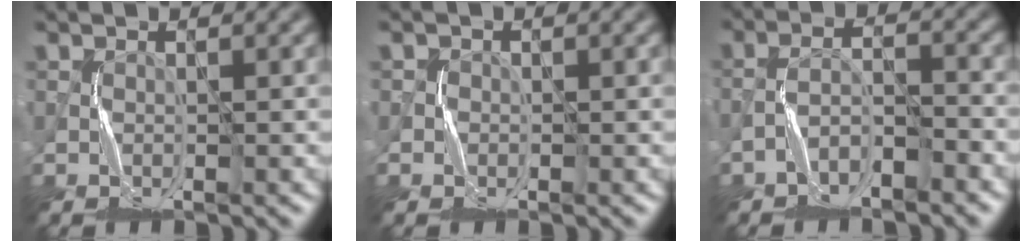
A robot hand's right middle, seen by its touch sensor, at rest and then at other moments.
{"total": 1.5, "force": [-0.3, 1.5, 0.0], "torque": [0.004, 0.002, -0.008]}
{"total": 2.7, "force": [-2.4, 0.7, 1.1], "torque": [-0.023, 0.014, -0.049]}